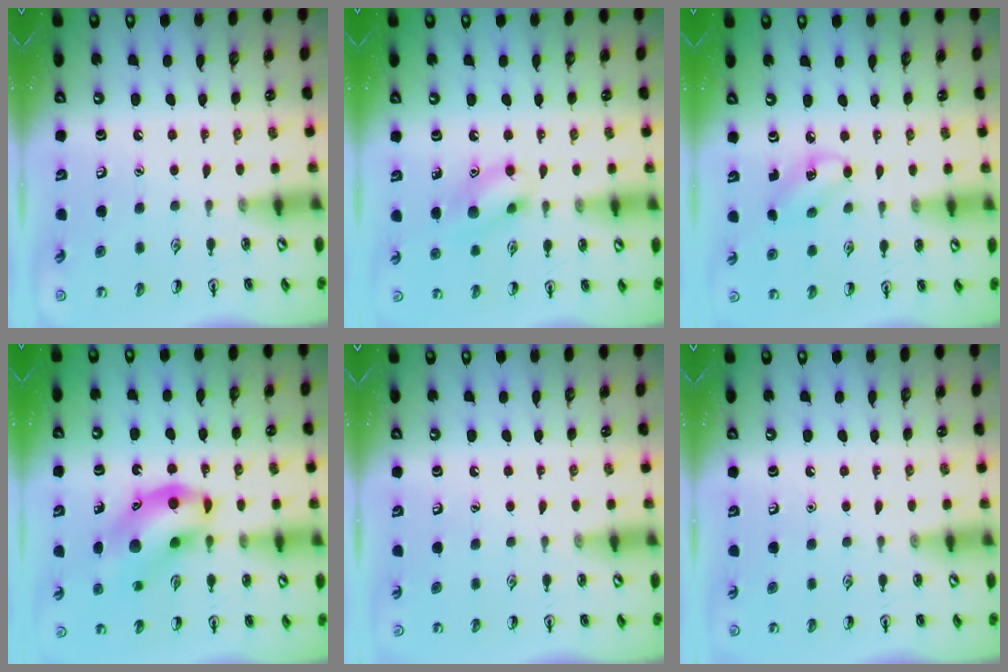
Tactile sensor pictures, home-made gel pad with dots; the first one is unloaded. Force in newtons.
{"total": 10.0, "press": 10.0, "slide": 0.7}
{"total": 4.5, "press": 4.4, "slide": 0.8}
{"total": 13.3, "press": 12.8, "slide": 3.4}
{"total": 0.0}
{"total": 0.0}